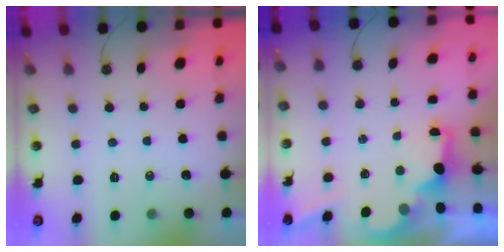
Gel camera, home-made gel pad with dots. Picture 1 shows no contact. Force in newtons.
{"total": 1.9, "press": 1.8, "slide": 0.6}